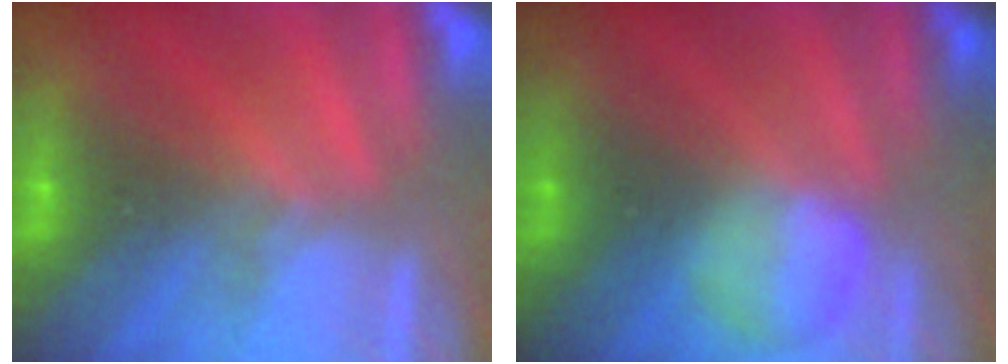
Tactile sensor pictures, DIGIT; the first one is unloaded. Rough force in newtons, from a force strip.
{"total": 2.4}